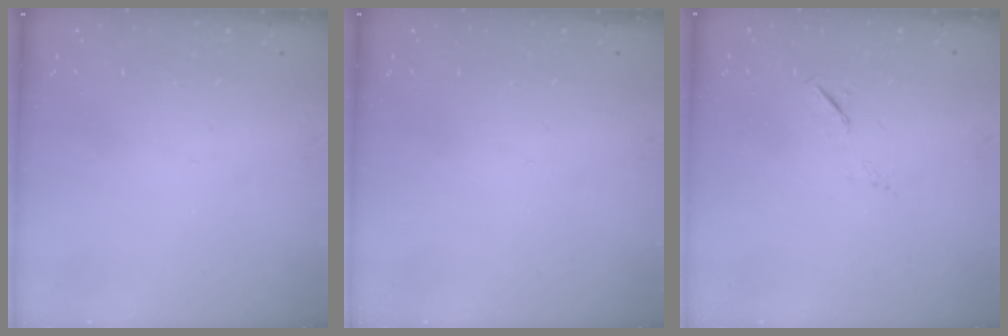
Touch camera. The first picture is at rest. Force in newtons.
{"total": 0.0}
{"total": 5.5, "press": 5.3, "slide": 1.5}